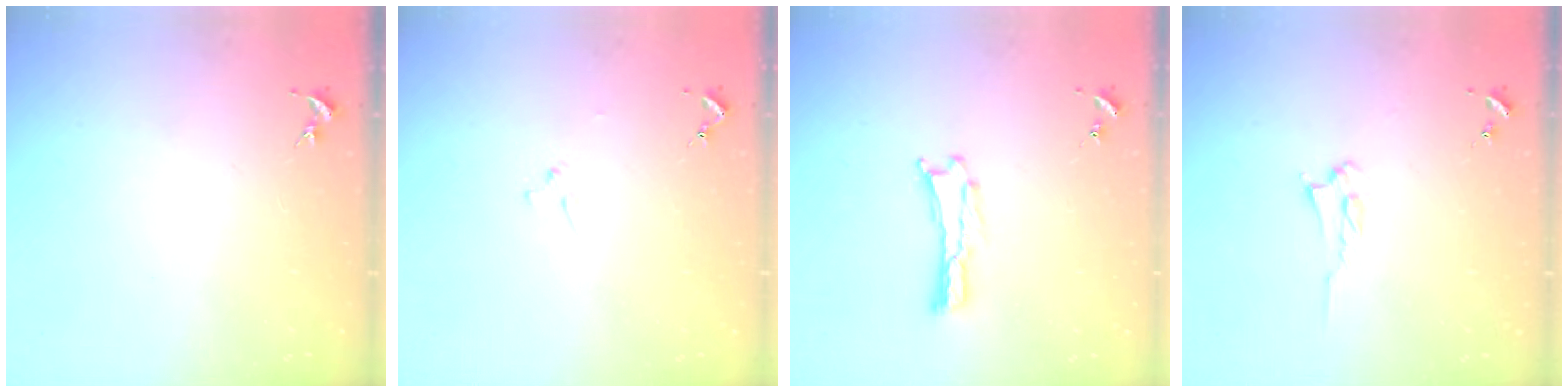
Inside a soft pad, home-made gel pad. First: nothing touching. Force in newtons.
{"total": 1.1, "press": 1.1, "slide": 0.1}
{"total": 0.0}
{"total": 2.0, "press": 1.9, "slide": 0.3}